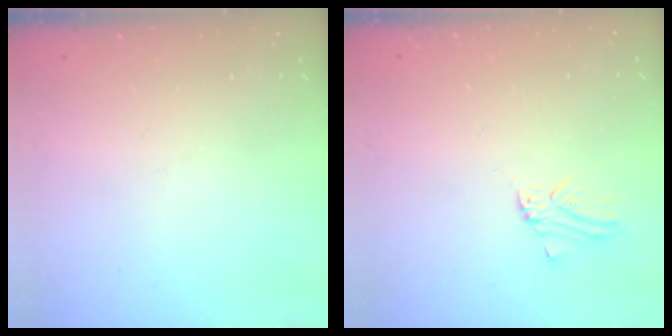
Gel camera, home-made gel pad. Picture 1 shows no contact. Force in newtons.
{"total": 0.9, "press": 0.9, "slide": 0.1}